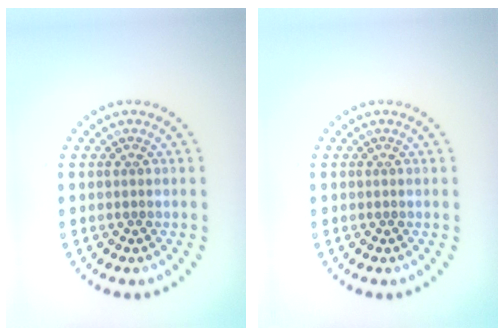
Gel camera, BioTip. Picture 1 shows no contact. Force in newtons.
{"total": 0.0}